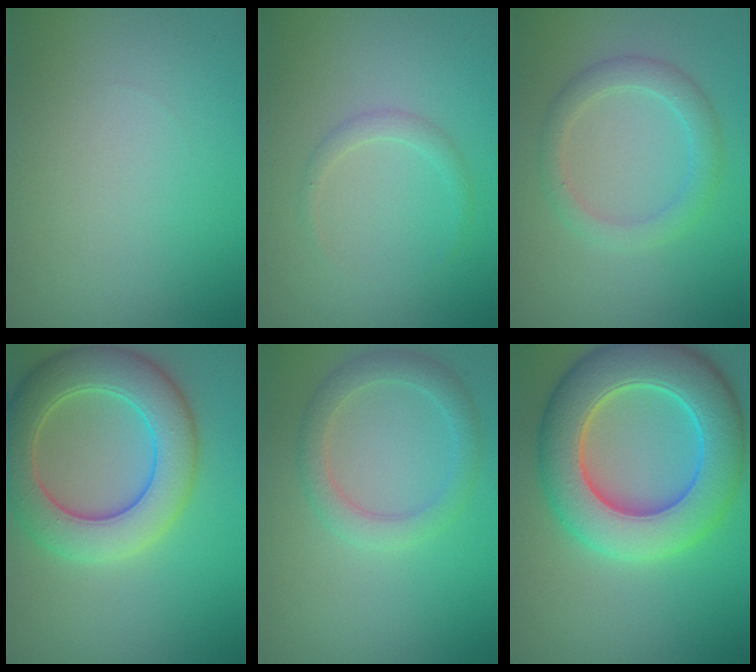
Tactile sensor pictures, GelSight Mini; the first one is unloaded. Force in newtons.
{"total": 1.2, "press": 1.2, "slide": 0.1}
{"total": 2.7, "press": 2.7, "slide": 0.0}
{"total": 7.9, "press": 7.9, "slide": 0.2}
{"total": 2.9, "press": 2.9, "slide": 0.1}
{"total": 10.6, "press": 10.6, "slide": 0.5}